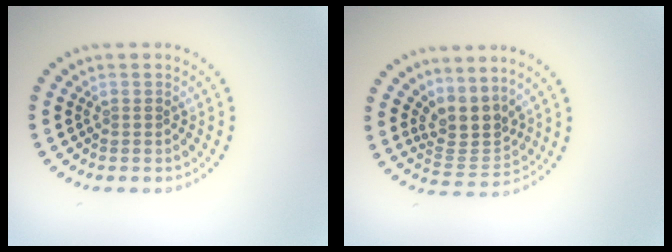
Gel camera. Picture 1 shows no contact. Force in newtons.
{"total": 3.5, "press": 2.6, "slide": 2.4}